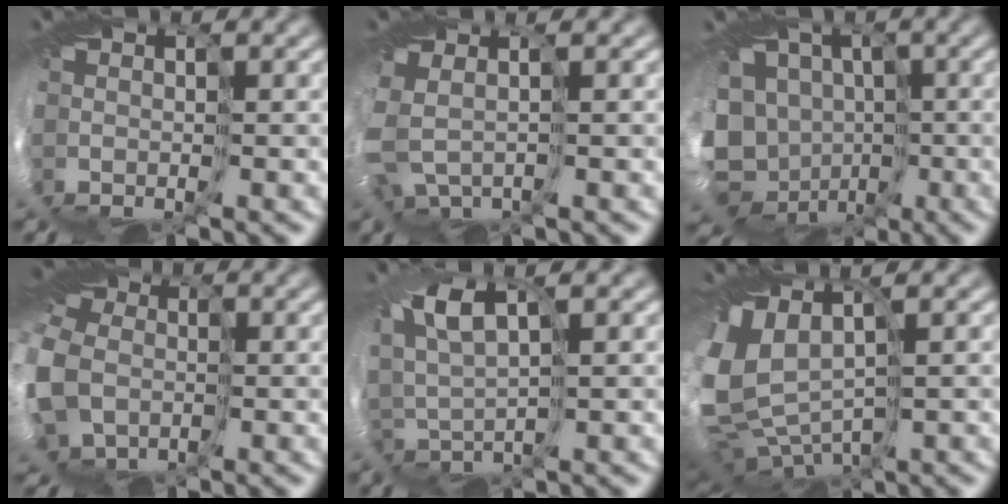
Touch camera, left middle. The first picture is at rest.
{"total": 2.5, "force": [-0.5, 2.0, 1.5], "torque": [-0.066, -0.022, 0.001]}
{"total": 14.7, "force": [-4.1, 12.5, 6.5], "torque": [-0.142, -0.018, -0.083]}
{"total": 11.7, "force": [-2.5, 9.9, 5.6], "torque": [-0.168, -0.024, -0.062]}
{"total": 2.8, "force": [2.1, 0.6, 1.8], "torque": [-0.055, 0.013, 0.041]}
{"total": 7.5, "force": [0.7, 5.0, 5.5], "torque": [-0.157, -0.007, 0.040]}